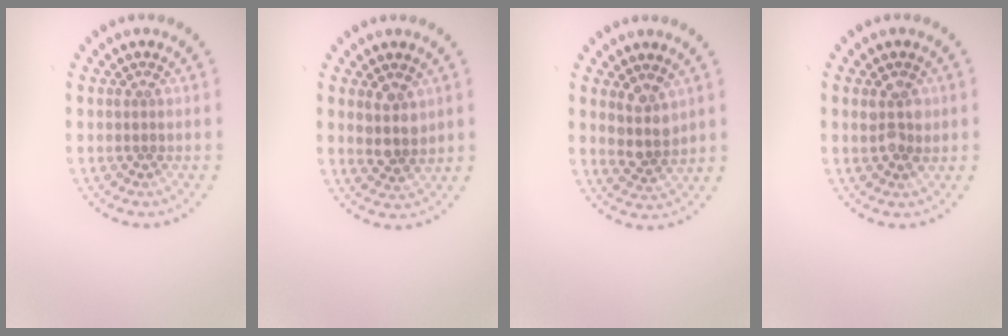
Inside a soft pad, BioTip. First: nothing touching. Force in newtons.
{"total": 2.8, "press": 2.5, "slide": 1.2}
{"total": 2.8, "press": 2.4, "slide": 1.5}
{"total": 2.3, "press": 2.3, "slide": 0.5}